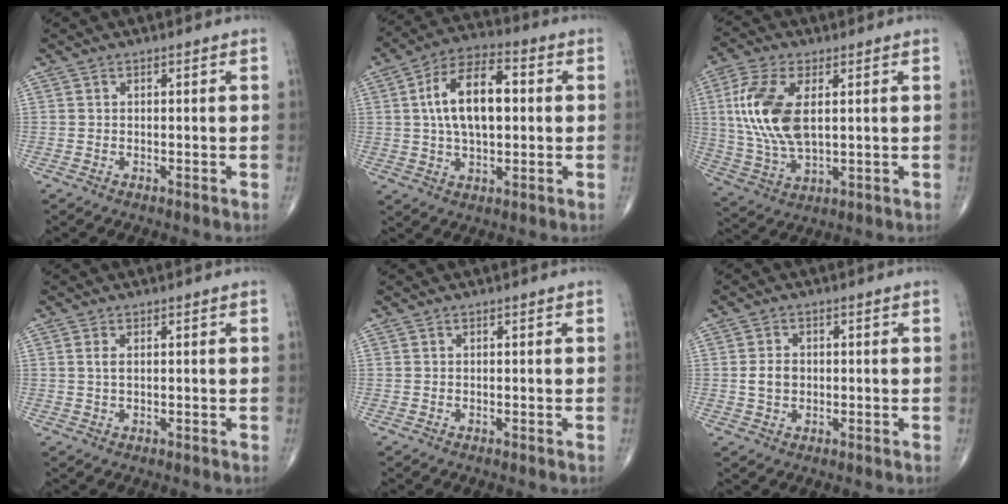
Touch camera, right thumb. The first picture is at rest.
{"total": 13.9, "force": [1.6, 7.2, 11.8], "torque": [-0.199, 0.021, 0.023]}
{"total": 14.2, "force": [2.6, 7.1, 12.0], "torque": [-0.263, -0.007, 0.056]}
{"total": 1.6, "force": [0.4, 0.7, 1.3], "torque": [-0.031, 0.003, 0.012]}
{"total": 0.0}
{"total": 3.5, "force": [-0.1, 2.7, 2.2], "torque": [-0.035, 0.005, -0.001]}